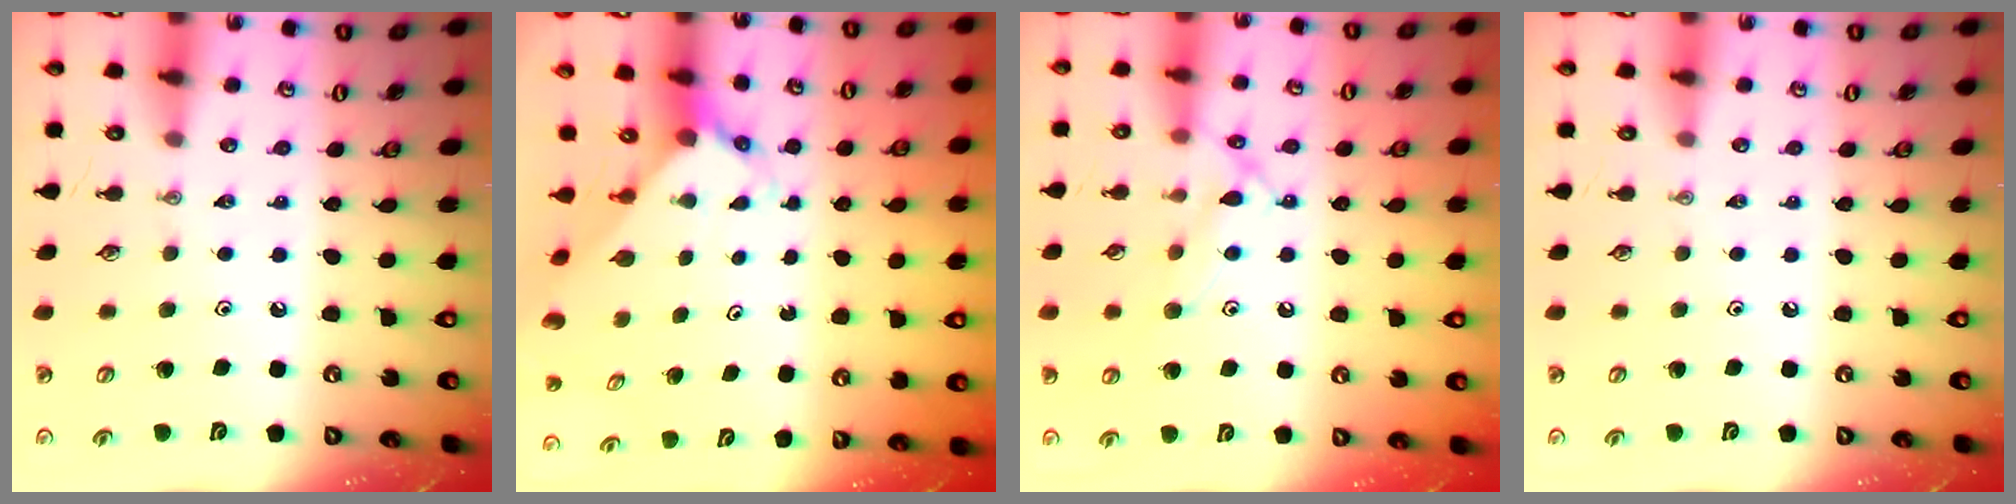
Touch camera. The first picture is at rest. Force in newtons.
{"total": 3.6, "press": 3.6, "slide": 0.4}
{"total": 11.8, "press": 11.8, "slide": 0.7}
{"total": 0.0}